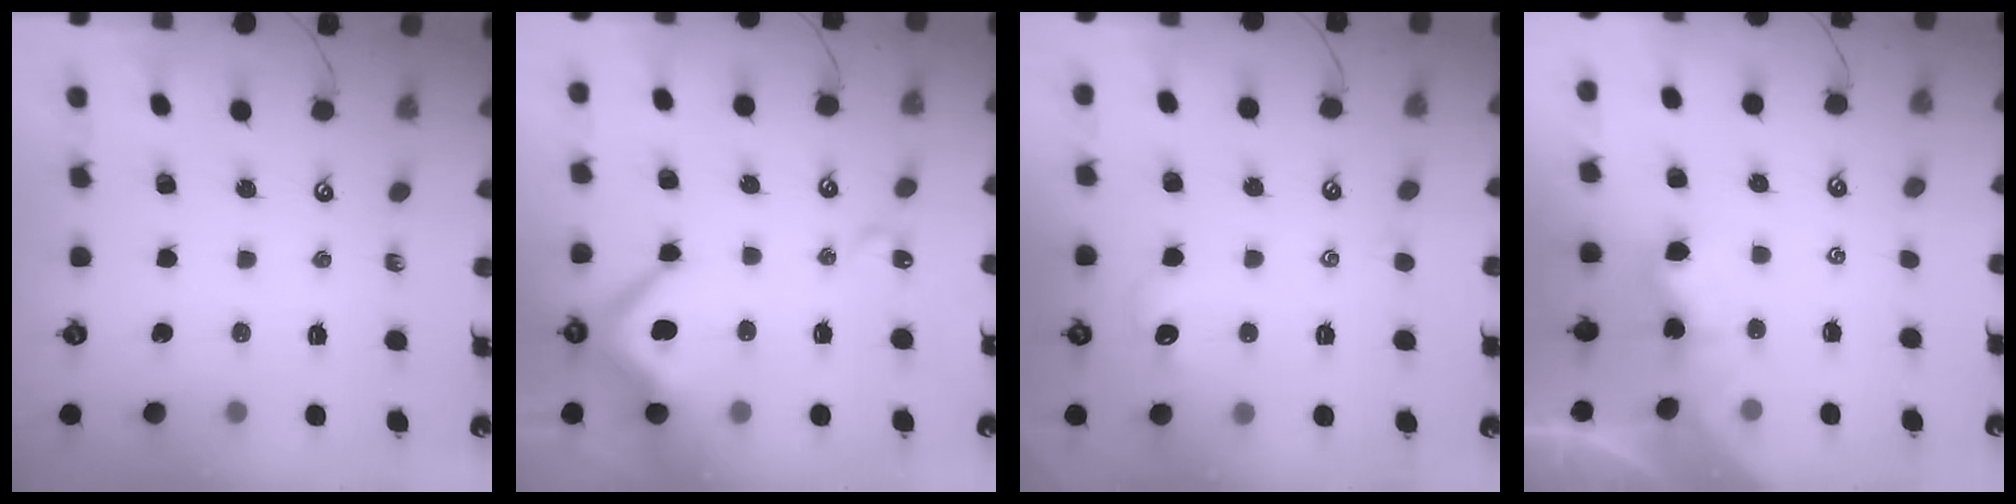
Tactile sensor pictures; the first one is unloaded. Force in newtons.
{"total": 13.7, "press": 13.6, "slide": 1.6}
{"total": 1.4, "press": 1.2, "slide": 0.6}
{"total": 2.3, "press": 2.3, "slide": 0.2}